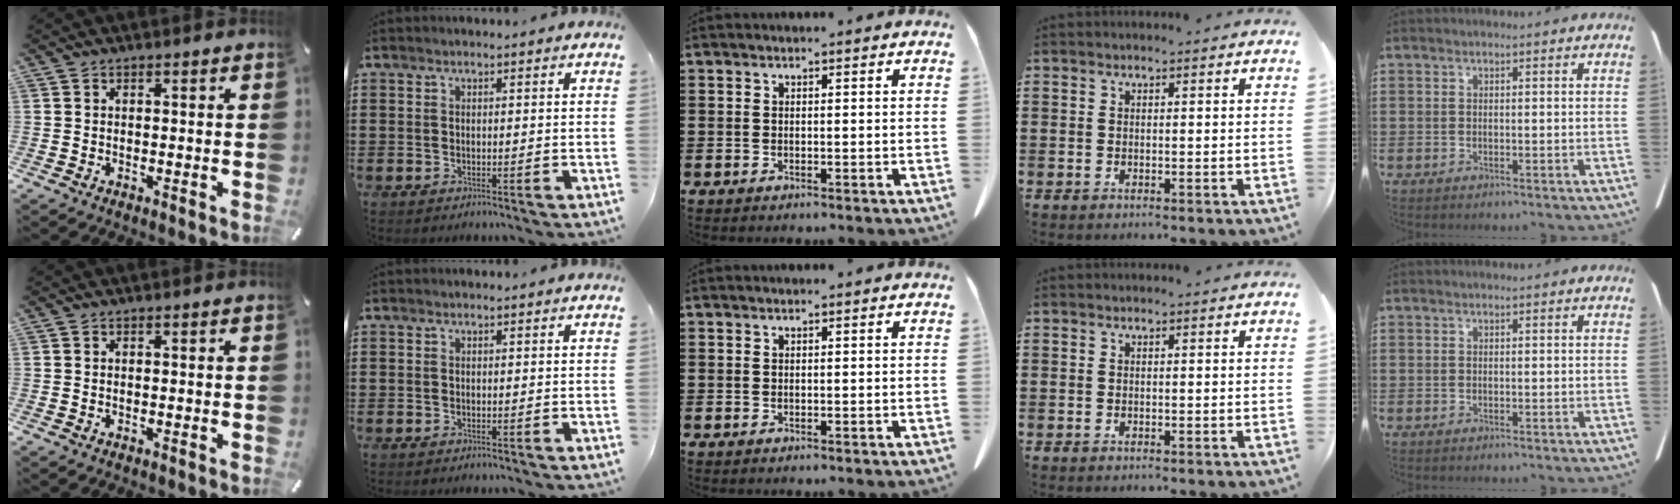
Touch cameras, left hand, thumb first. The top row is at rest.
{}